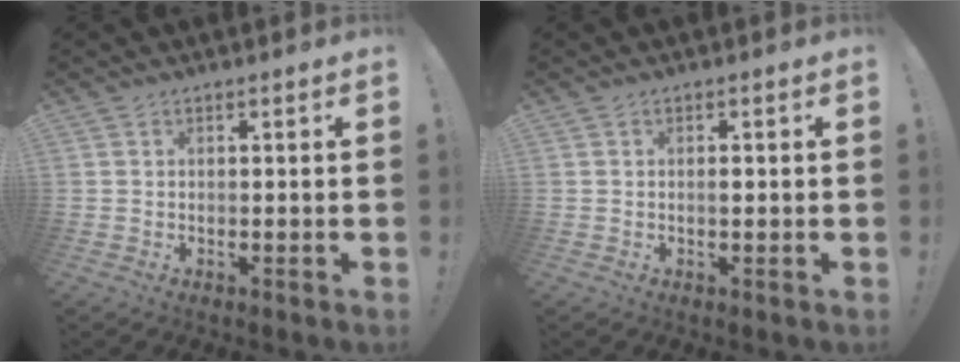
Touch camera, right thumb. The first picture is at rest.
{"total": 0.9, "force": [-0.1, 0.4, 0.8], "torque": [-0.012, 0.001, -0.004]}